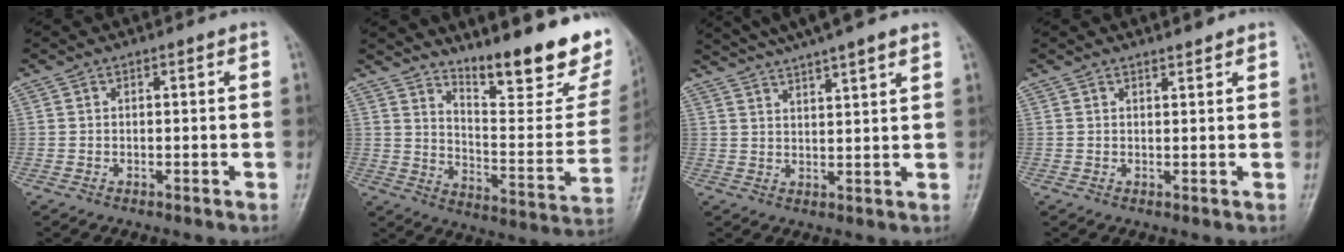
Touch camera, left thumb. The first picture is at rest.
{"total": 23.5, "force": [17.4, 5.7, 14.8], "torque": [-0.176, -0.117, 0.246]}
{"total": 12.2, "force": [9.8, 1.3, 7.2], "torque": [-0.106, -0.001, 0.144]}
{"total": 1.2, "force": [1.2, 0.2, 0.4], "torque": [-0.003, -0.010, 0.019]}